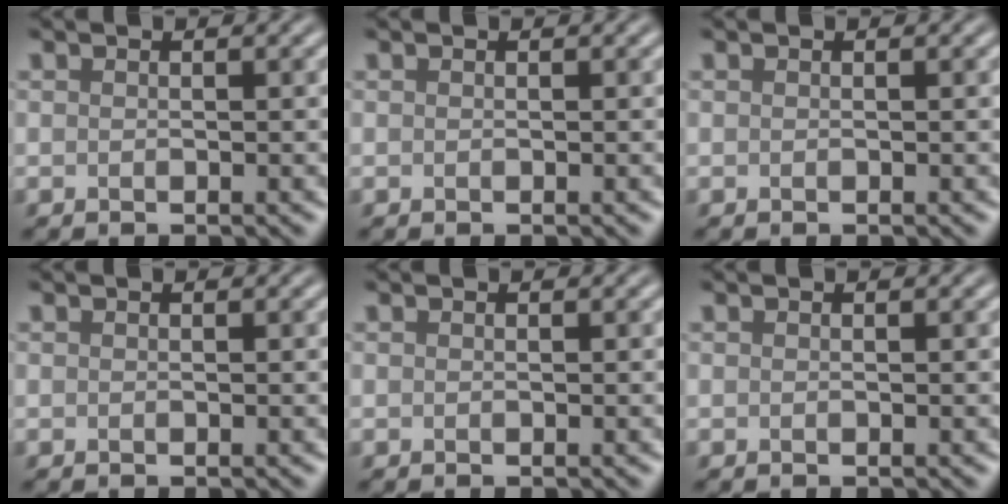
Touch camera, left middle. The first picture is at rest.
{"total": 0.0}
{"total": 0.0}
{"total": 0.0}
{"total": 0.0}
{"total": 0.0}